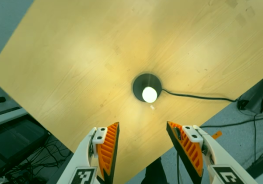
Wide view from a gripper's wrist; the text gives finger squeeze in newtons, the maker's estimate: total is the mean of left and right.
{"total": 0.0}